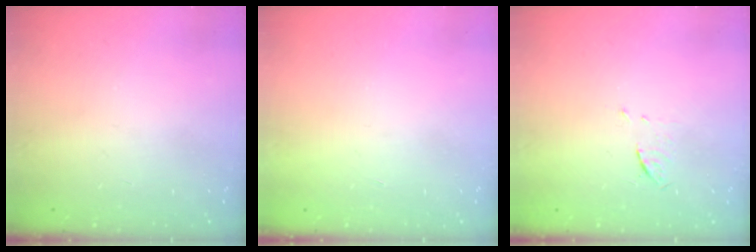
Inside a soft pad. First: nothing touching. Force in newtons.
{"total": 1.7, "press": 1.7, "slide": 0.1}
{"total": 3.6, "press": 3.4, "slide": 1.4}